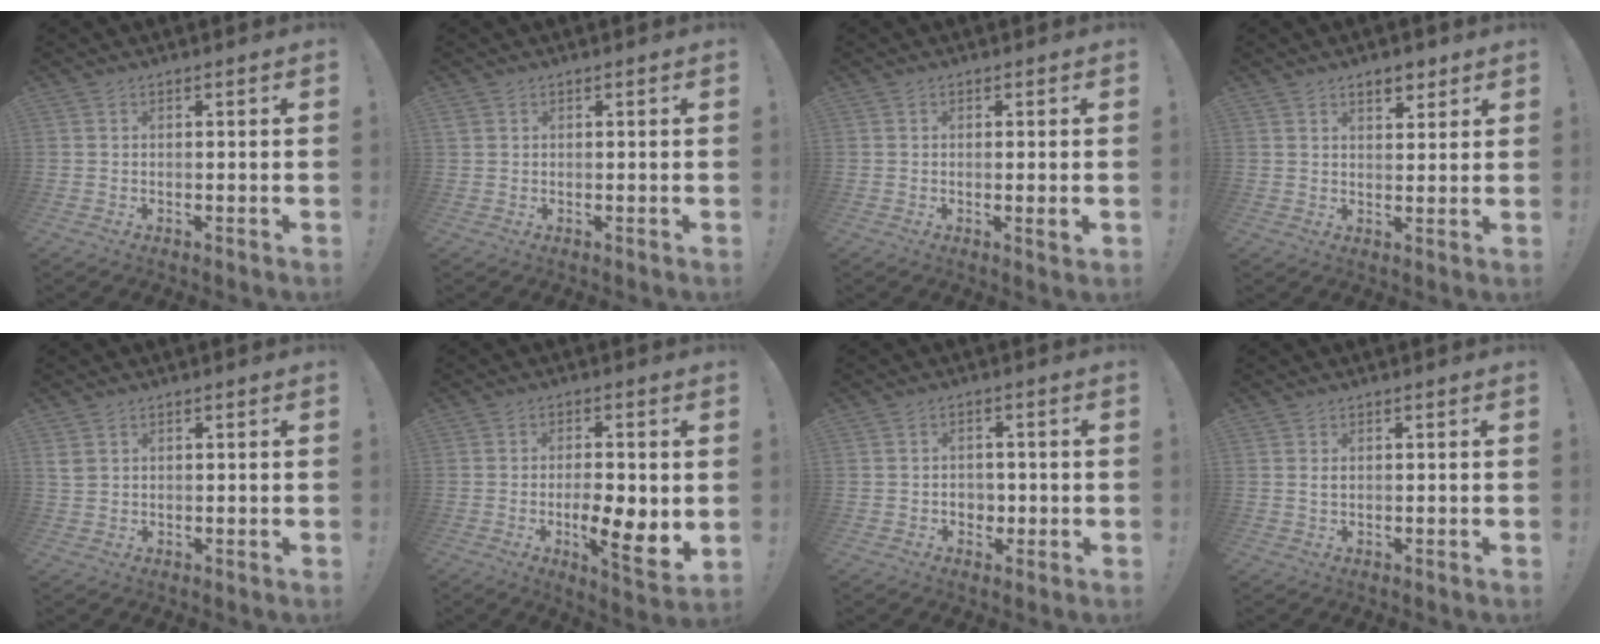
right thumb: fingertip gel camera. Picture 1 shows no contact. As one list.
[{"total": 1.1, "force": [0.5, 0.8, 0.4], "torque": [0.000, -0.001, 0.008]}, {"total": 2.4, "force": [0.0, 0.0, 2.4], "torque": [-0.028, -0.009, -0.001]}, {"total": 4.9, "force": [3.4, 2.6, 2.3], "torque": [-0.015, -0.018, 0.057]}, {"total": 2.6, "force": [1.2, 1.9, 1.2], "torque": [-0.024, 0.004, 0.025]}, {"total": 10.5, "force": [-1.7, 3.3, 9.8], "torque": [-0.145, -0.009, -0.029]}, {"total": 4.1, "force": [-0.9, 3.7, 1.5], "torque": [-0.020, 0.004, -0.014]}, {"total": 1.0, "force": [0.3, 0.6, 0.8], "torque": [-0.009, -0.001, 0.003]}]